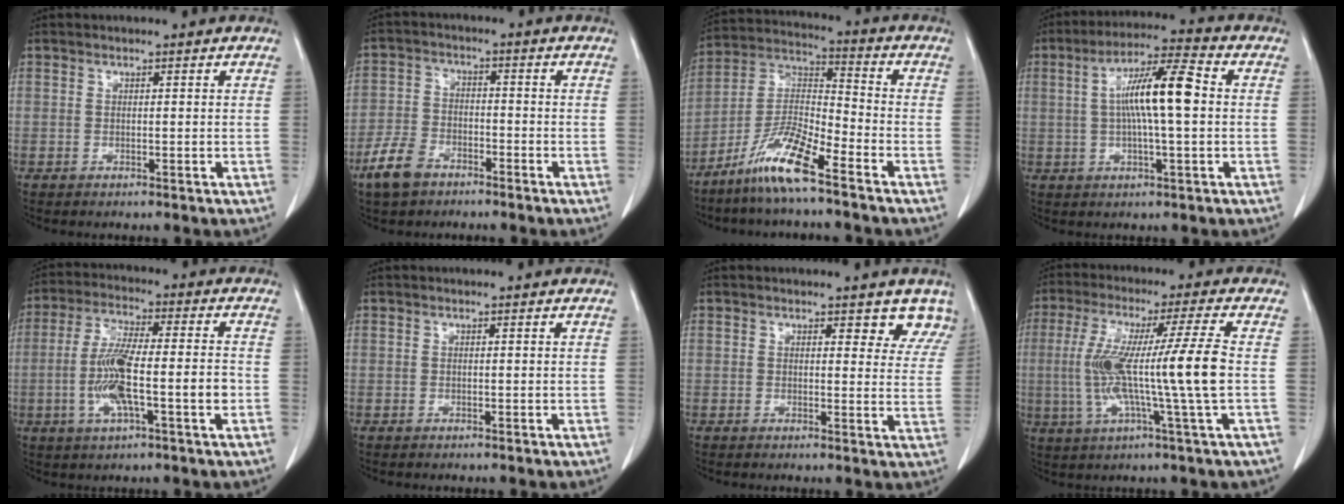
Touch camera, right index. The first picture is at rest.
{"total": 6.8, "force": [-4.7, 3.7, 3.2], "torque": [-0.078, 0.003, -0.088]}
{"total": 10.6, "force": [-7.4, 0.9, 7.6], "torque": [-0.154, -0.007, -0.149]}
{"total": 10.8, "force": [0.9, 1.1, 10.8], "torque": [-0.195, 0.016, 0.009]}
{"total": 11.1, "force": [-2.4, 1.6, 10.8], "torque": [-0.206, 0.008, -0.041]}
{"total": 0.0}
{"total": 5.2, "force": [4.6, 2.1, 1.5], "torque": [0.007, -0.016, 0.036]}
{"total": 13.7, "force": [-0.6, -1.6, 13.5], "torque": [-0.255, 0.001, -0.012]}